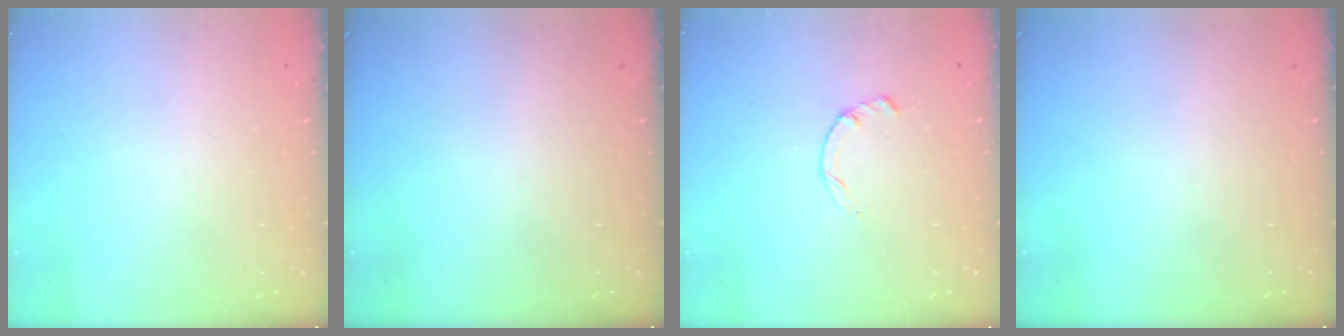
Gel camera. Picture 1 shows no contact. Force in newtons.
{"total": 0.0}
{"total": 0.5, "press": 0.4, "slide": 0.3}
{"total": 0.0}